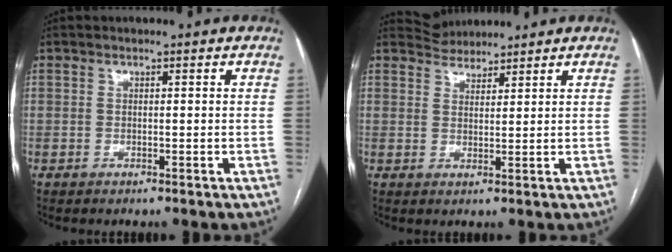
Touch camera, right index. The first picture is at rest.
{"total": 3.4, "force": [3.3, 0.9, -0.4], "torque": [0.001, 0.017, 0.060]}